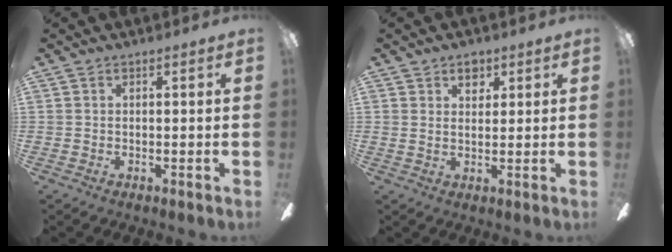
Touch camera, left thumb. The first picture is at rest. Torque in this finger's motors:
{"motor_torque": [0.29, 0.17, 0.06, -0.13, 0.05]}